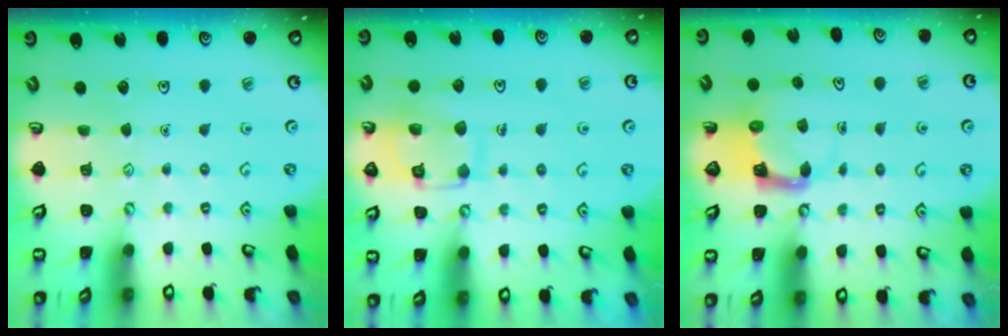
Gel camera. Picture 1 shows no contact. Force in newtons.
{"total": 12.5, "press": 12.5, "slide": 1.0}
{"total": 3.9, "press": 3.9, "slide": 0.8}